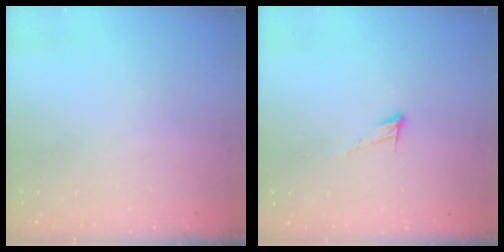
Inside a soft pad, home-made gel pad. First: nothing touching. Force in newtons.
{"total": 5.6, "press": 5.6, "slide": 0.2}